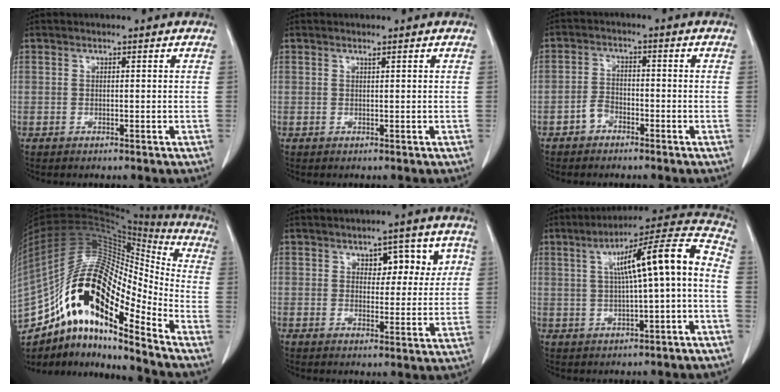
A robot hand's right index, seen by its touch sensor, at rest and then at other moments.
{"total": 0.0}
{"total": 2.9, "force": [-1.9, 1.9, 1.2], "torque": [-0.018, 0.008, -0.035]}
{"total": 24.1, "force": [-14.0, 6.4, 18.6], "torque": [-0.367, 0.026, -0.246]}
{"total": 8.4, "force": [3.1, 3.7, 6.9], "torque": [-0.087, 0.013, 0.044]}
{"total": 13.1, "force": [0.4, 1.2, 13.1], "torque": [-0.188, 0.043, 0.008]}